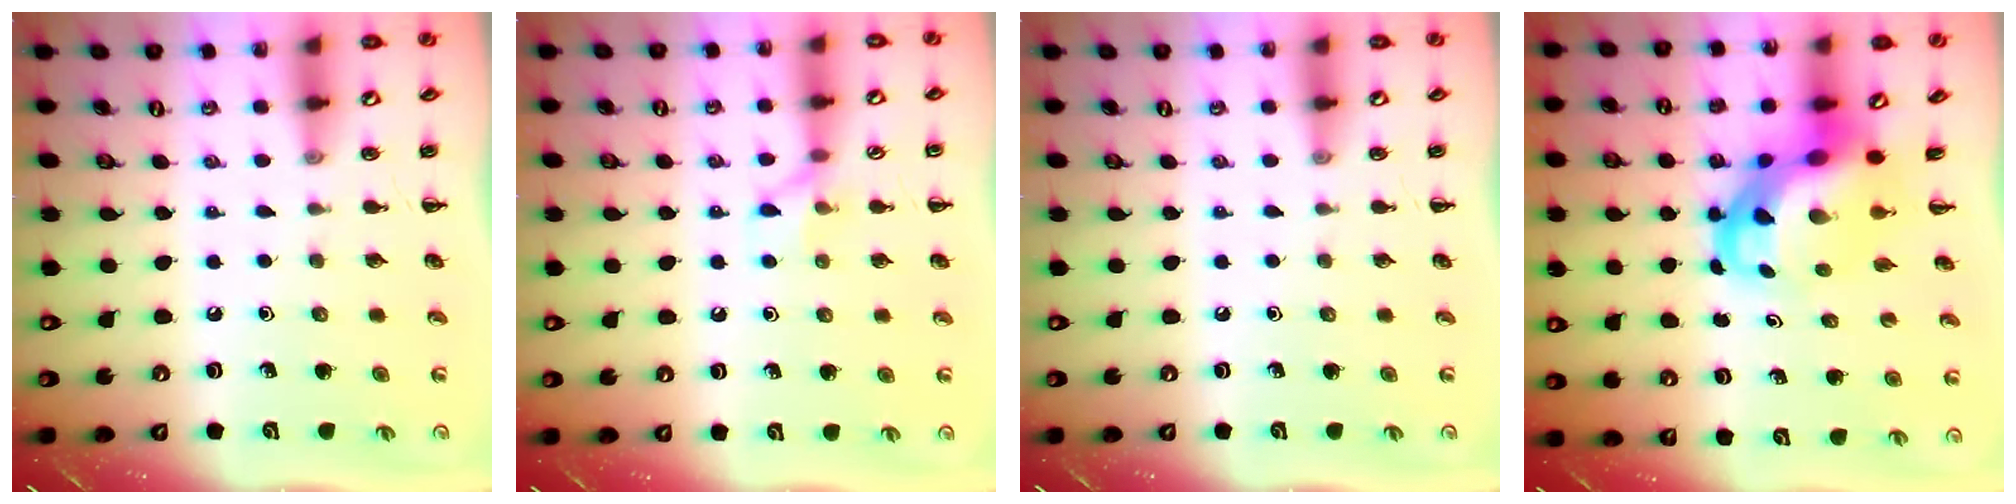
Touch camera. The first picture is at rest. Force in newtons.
{"total": 6.1, "press": 6.1, "slide": 1.0}
{"total": 0.0}
{"total": 7.8, "press": 7.6, "slide": 2.0}